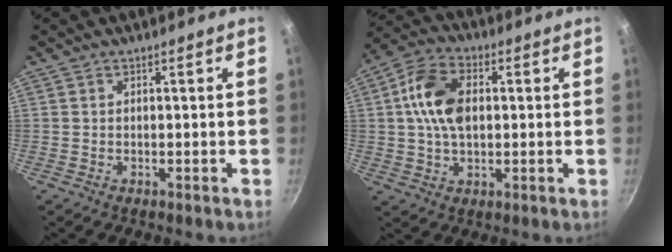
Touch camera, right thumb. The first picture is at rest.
{"total": 11.5, "force": [1.6, 7.1, 8.9], "torque": [-0.164, 0.015, 0.025]}